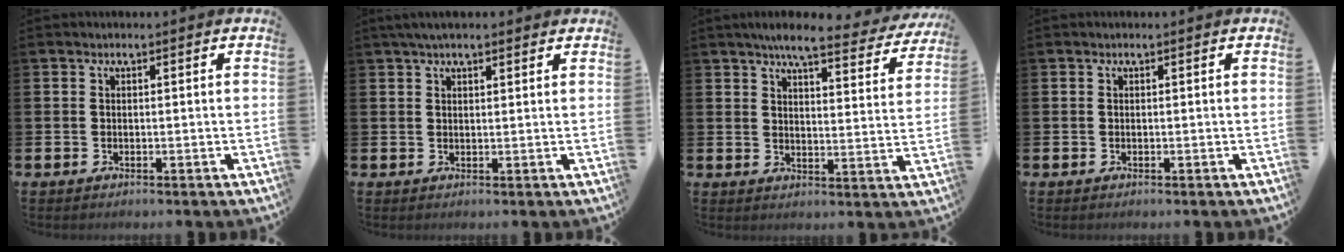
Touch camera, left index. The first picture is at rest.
{"total": 2.8, "force": [2.2, 0.8, 1.5], "torque": [-0.026, 0.002, 0.038]}
{"total": 6.8, "force": [6.0, 0.9, 3.0], "torque": [-0.053, -0.031, 0.098]}
{"total": 0.0}